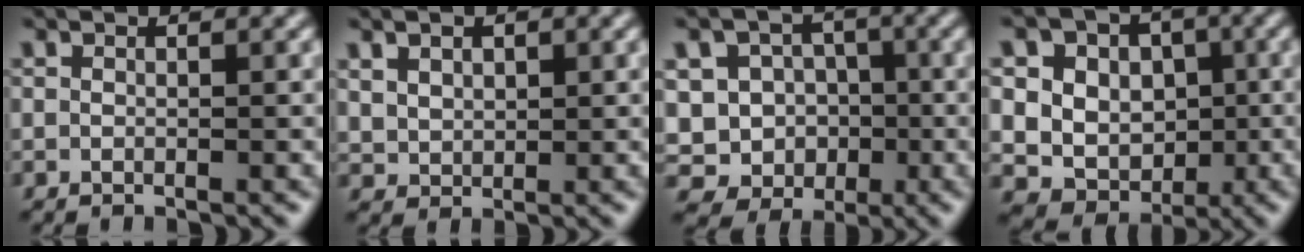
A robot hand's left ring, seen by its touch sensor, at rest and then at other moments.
{"total": 3.1, "force": [1.7, 2.1, 1.6], "torque": [-0.036, 0.013, 0.026]}
{"total": 7.7, "force": [-1.4, 7.2, 2.5], "torque": [-0.043, 0.020, -0.052]}
{"total": 11.1, "force": [2.5, 9.8, 4.7], "torque": [-0.095, 0.029, 0.034]}